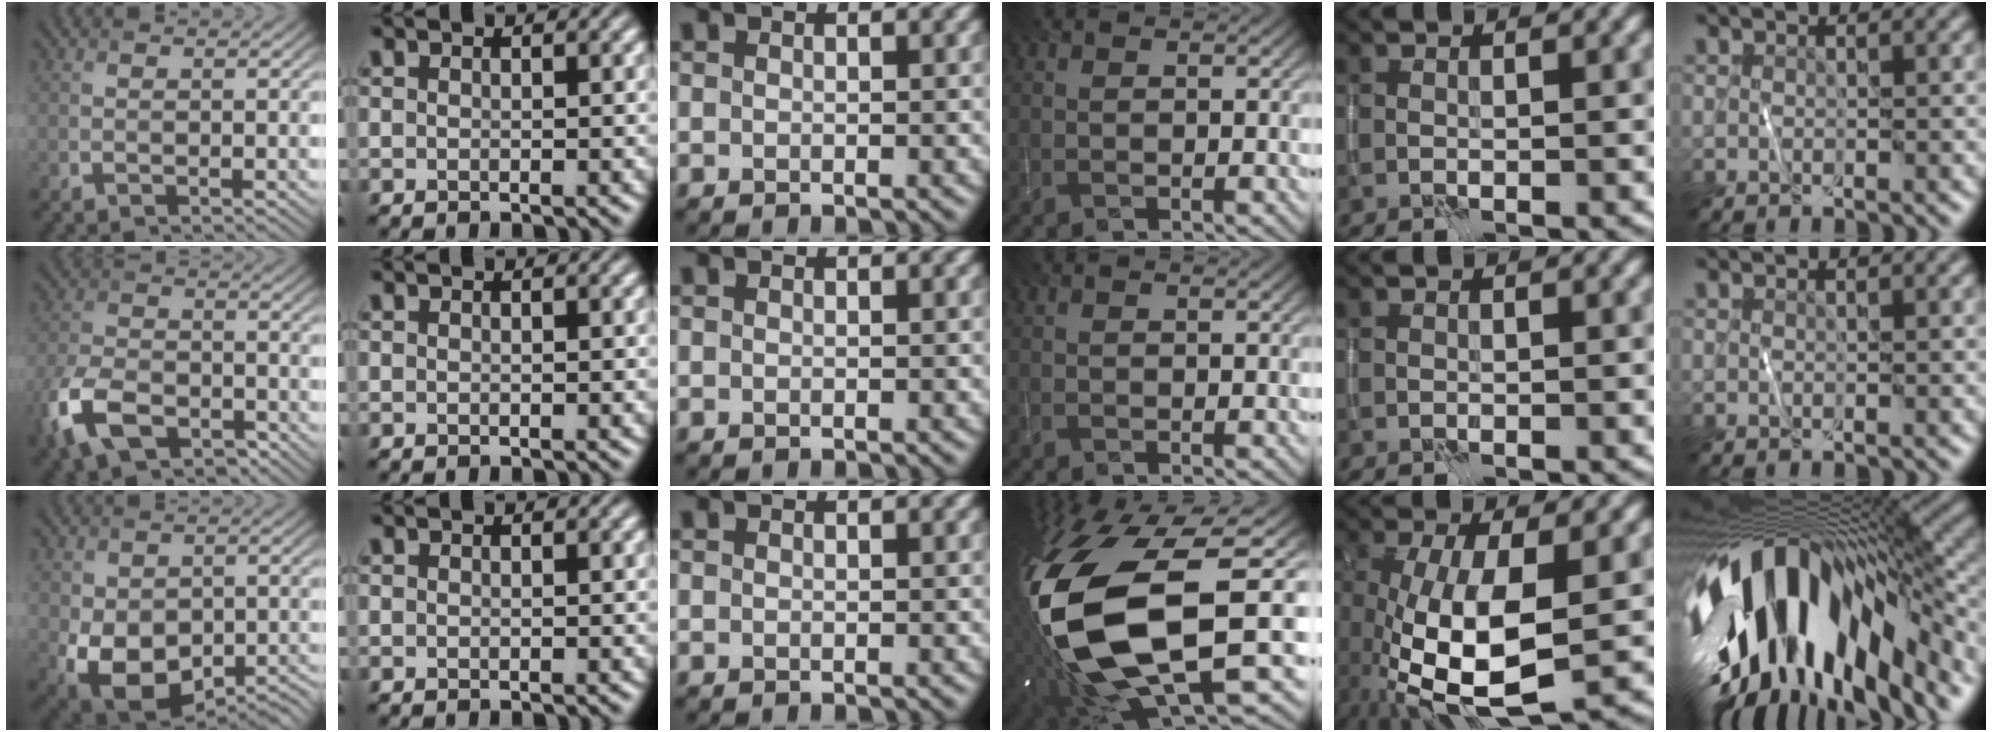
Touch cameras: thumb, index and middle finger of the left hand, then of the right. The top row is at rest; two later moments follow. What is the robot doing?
{"motion": "wipe", "object": "whiteboard"}